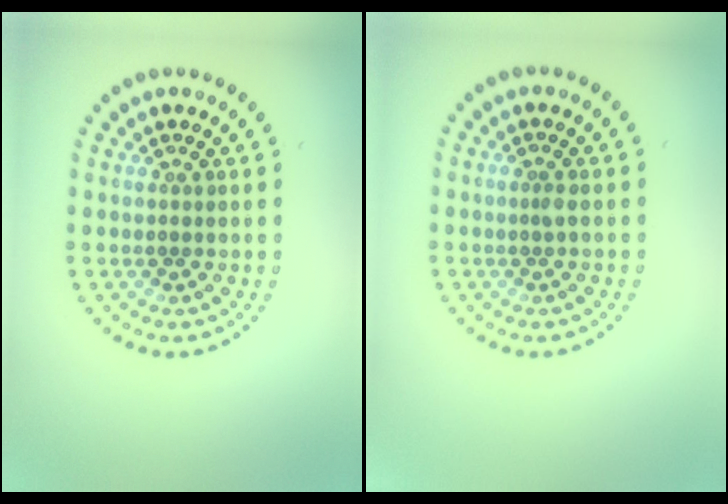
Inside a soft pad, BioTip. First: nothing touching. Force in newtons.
{"total": 0.6, "press": 0.5, "slide": 0.4}